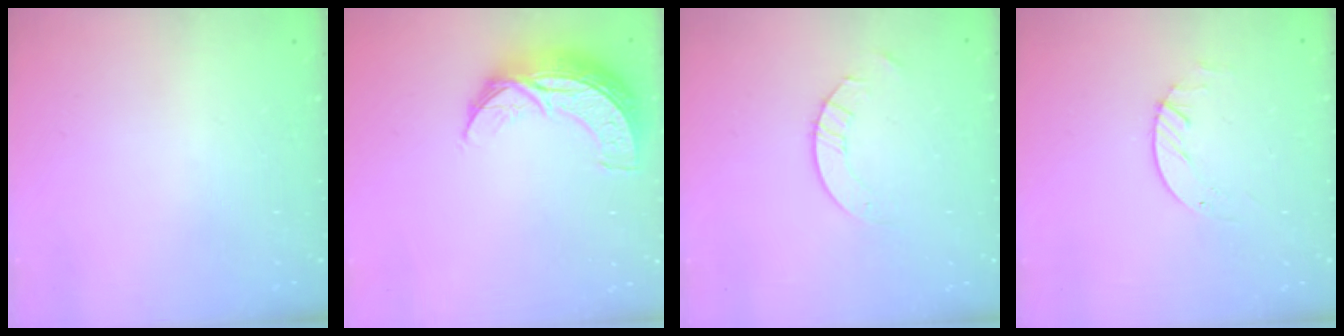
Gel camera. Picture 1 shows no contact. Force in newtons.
{"total": 10.9, "press": 10.9, "slide": 0.7}
{"total": 2.0, "press": 2.0, "slide": 0.2}
{"total": 2.3, "press": 2.3, "slide": 0.3}